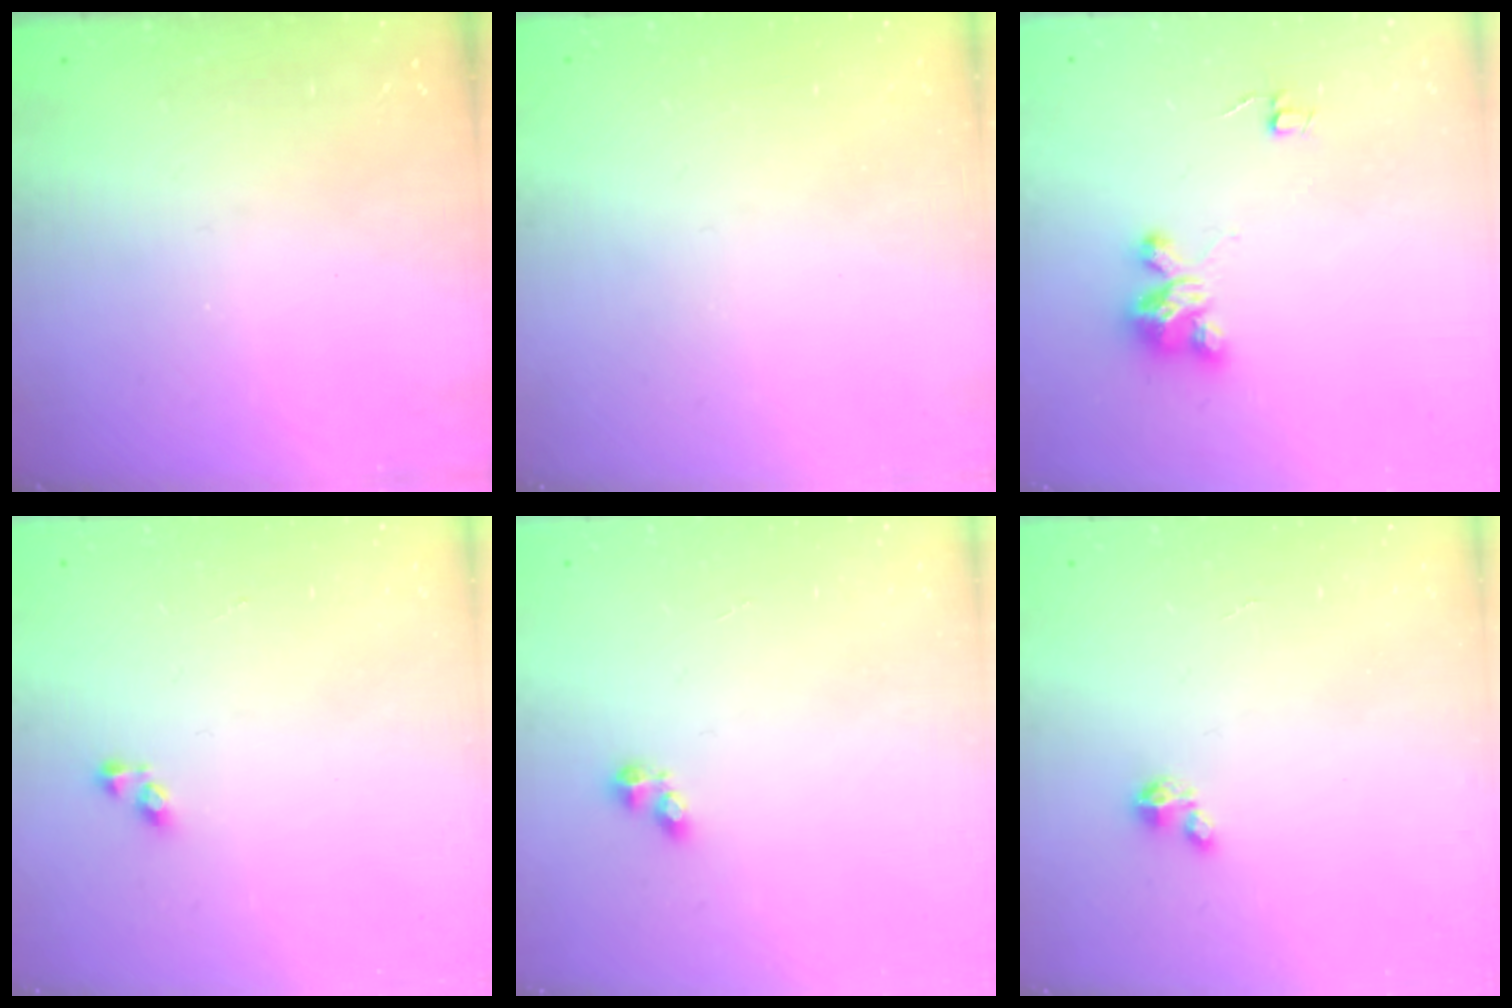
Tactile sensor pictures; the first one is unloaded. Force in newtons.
{"total": 0.7, "press": 0.6, "slide": 0.4}
{"total": 4.0, "press": 4.0, "slide": 0.2}
{"total": 3.9, "press": 3.8, "slide": 0.7}
{"total": 3.4, "press": 3.4, "slide": 0.5}
{"total": 2.0, "press": 2.0, "slide": 0.1}